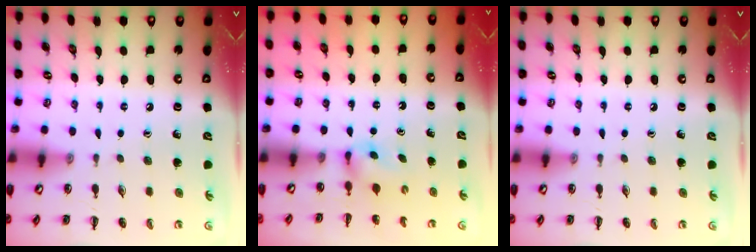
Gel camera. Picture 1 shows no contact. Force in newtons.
{"total": 2.9, "press": 2.8, "slide": 1.0}
{"total": 0.0}